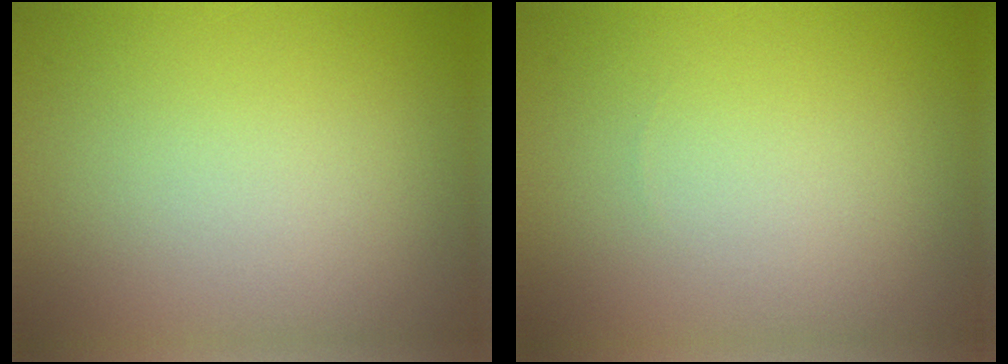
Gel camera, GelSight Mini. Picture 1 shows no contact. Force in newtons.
{"total": 0.0}